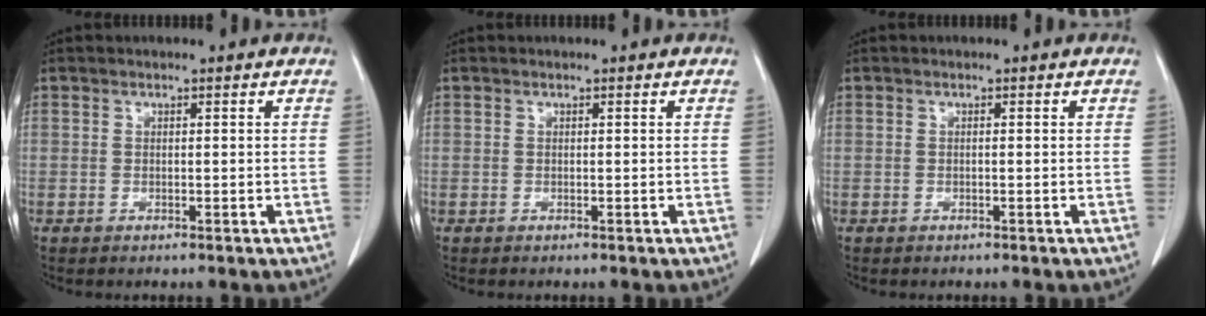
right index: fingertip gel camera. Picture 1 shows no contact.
{"total": 0.0}
{"total": 0.0}